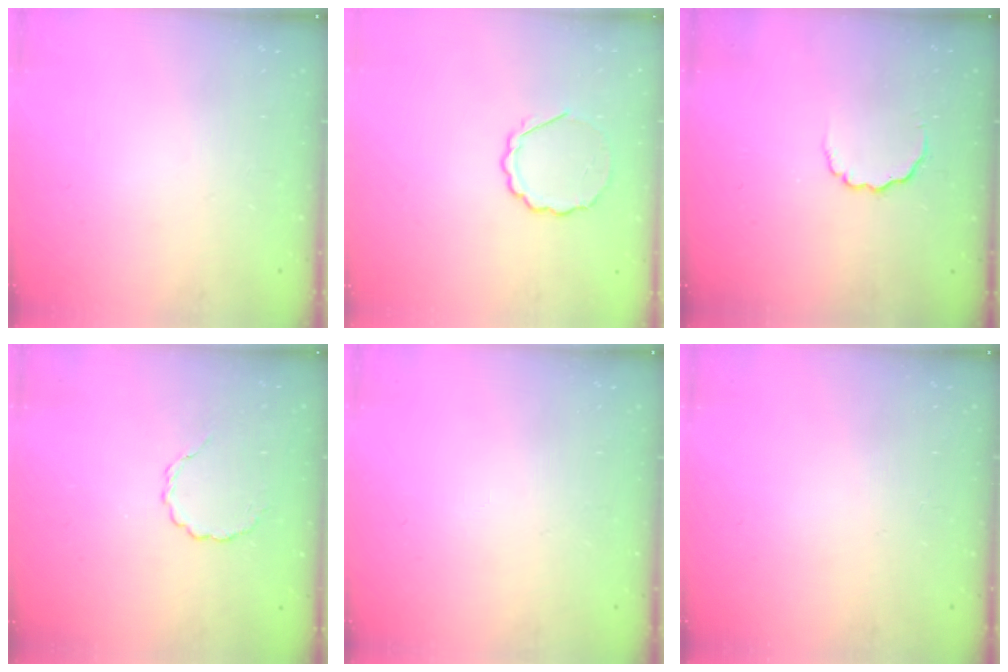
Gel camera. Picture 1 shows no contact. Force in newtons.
{"total": 5.9, "press": 5.7, "slide": 1.5}
{"total": 3.0, "press": 2.9, "slide": 0.7}
{"total": 2.9, "press": 2.6, "slide": 1.1}
{"total": 0.0}
{"total": 0.0}